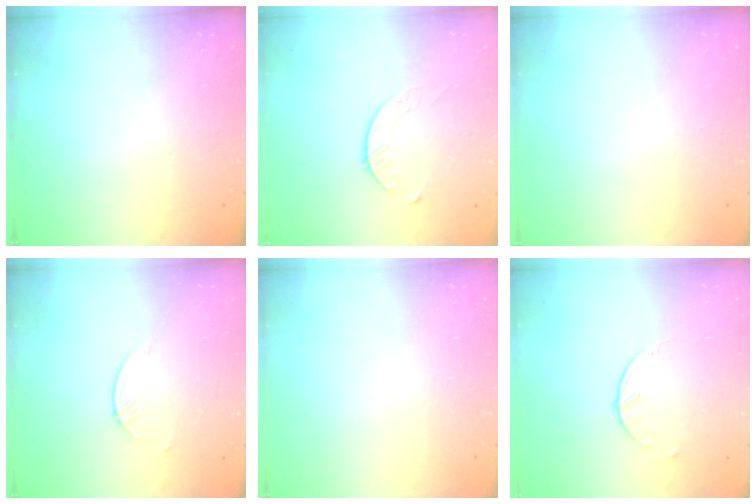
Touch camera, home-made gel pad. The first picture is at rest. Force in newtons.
{"total": 4.2, "press": 4.2, "slide": 0.5}
{"total": 0.0}
{"total": 0.8, "press": 0.8, "slide": 0.2}
{"total": 0.0}
{"total": 2.0, "press": 2.0, "slide": 0.3}